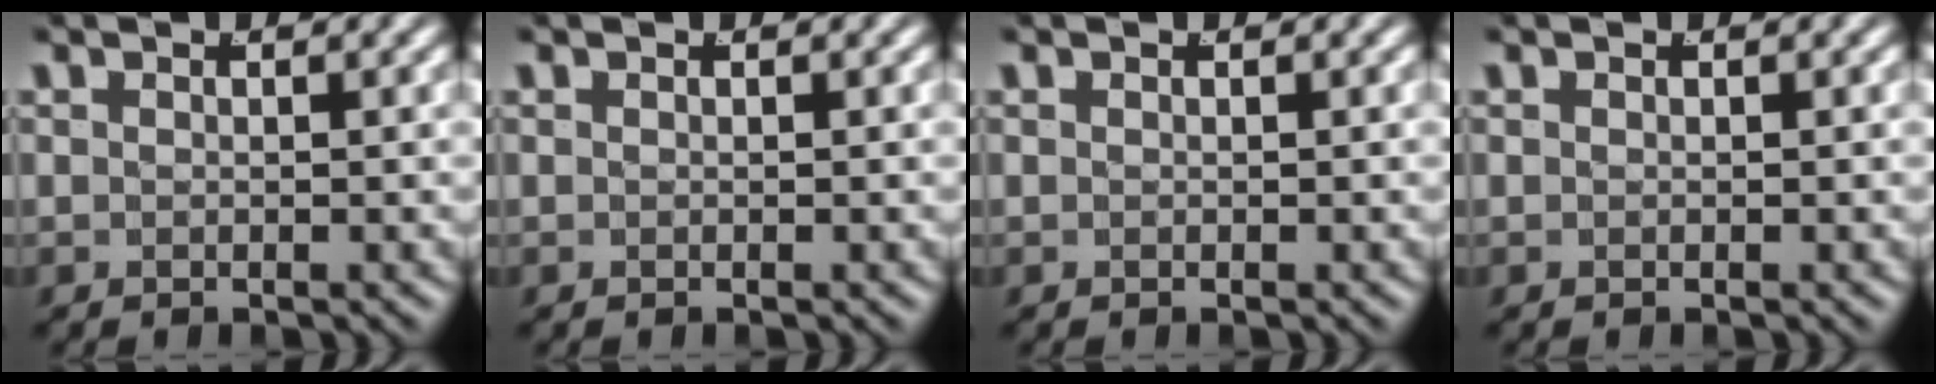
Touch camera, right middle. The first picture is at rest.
{"total": 0.0}
{"total": 0.0}
{"total": 0.0}